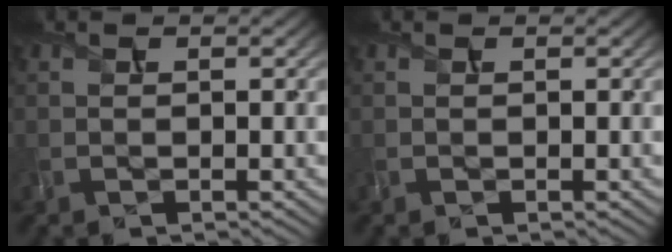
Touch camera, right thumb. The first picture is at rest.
{"total": 0.0}